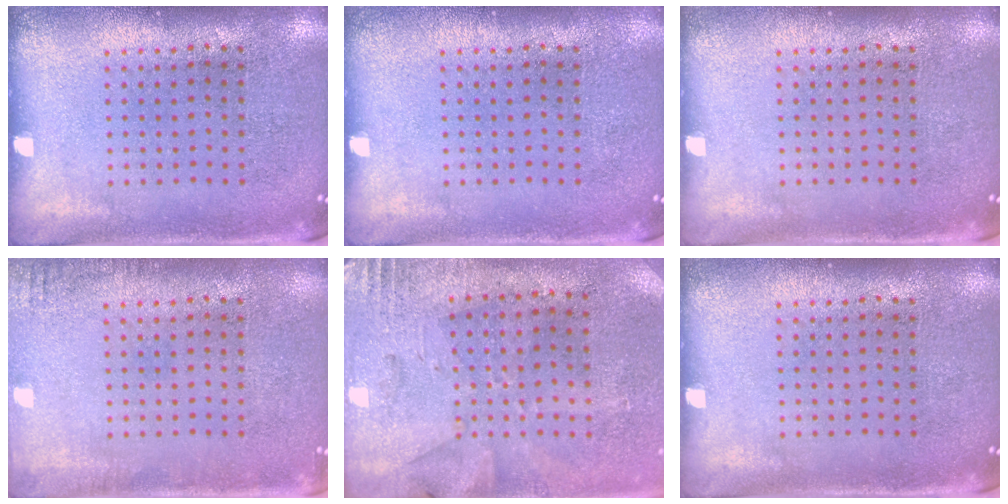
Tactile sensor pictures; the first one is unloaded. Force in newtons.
{"total": 0.0}
{"total": 0.0}
{"total": 1.4, "press": 1.4, "slide": 0.1}
{"total": 2.7, "press": 2.3, "slide": 1.5}
{"total": 0.0}